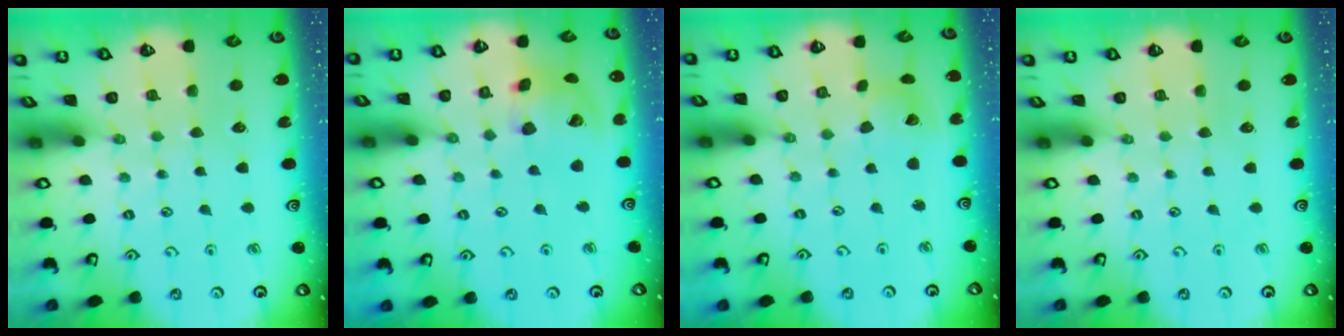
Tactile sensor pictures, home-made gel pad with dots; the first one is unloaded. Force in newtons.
{"total": 14.9, "press": 14.7, "slide": 2.4}
{"total": 7.4, "press": 7.4, "slide": 1.0}
{"total": 0.0}